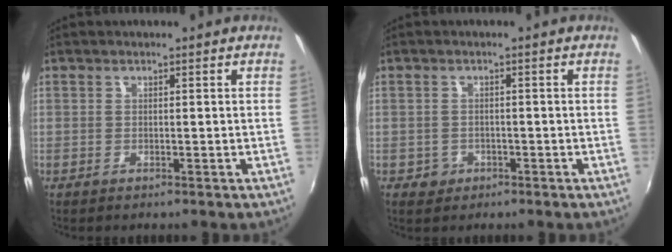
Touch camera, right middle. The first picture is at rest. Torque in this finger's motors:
{"motor_torque": [0.20, -0.14, -0.02, -0.01]}